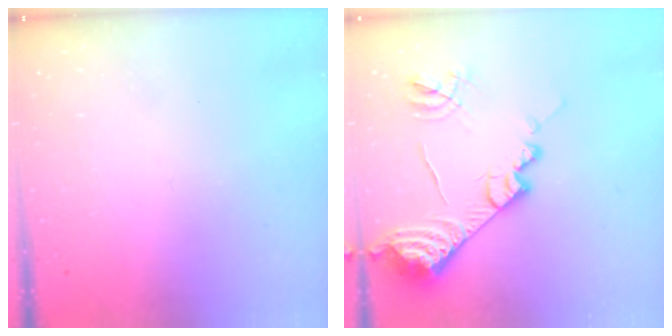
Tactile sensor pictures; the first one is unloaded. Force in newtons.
{"total": 17.2, "press": 17.1, "slide": 1.6}